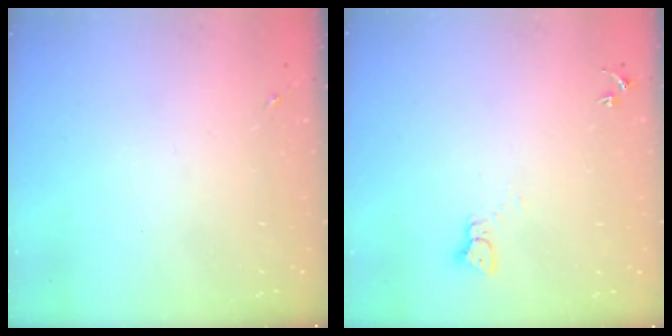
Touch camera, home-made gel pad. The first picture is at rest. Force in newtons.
{"total": 2.3, "press": 2.3, "slide": 0.2}